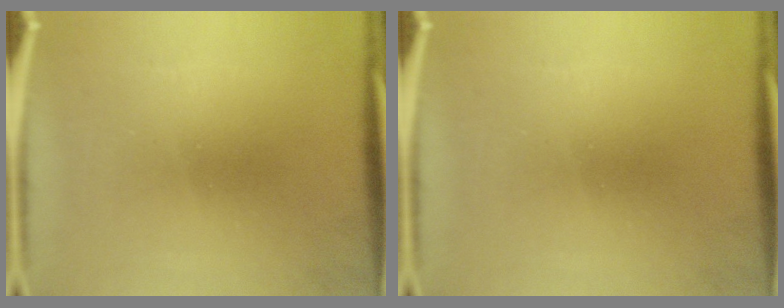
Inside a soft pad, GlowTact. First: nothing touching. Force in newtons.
{"total": 0.0}